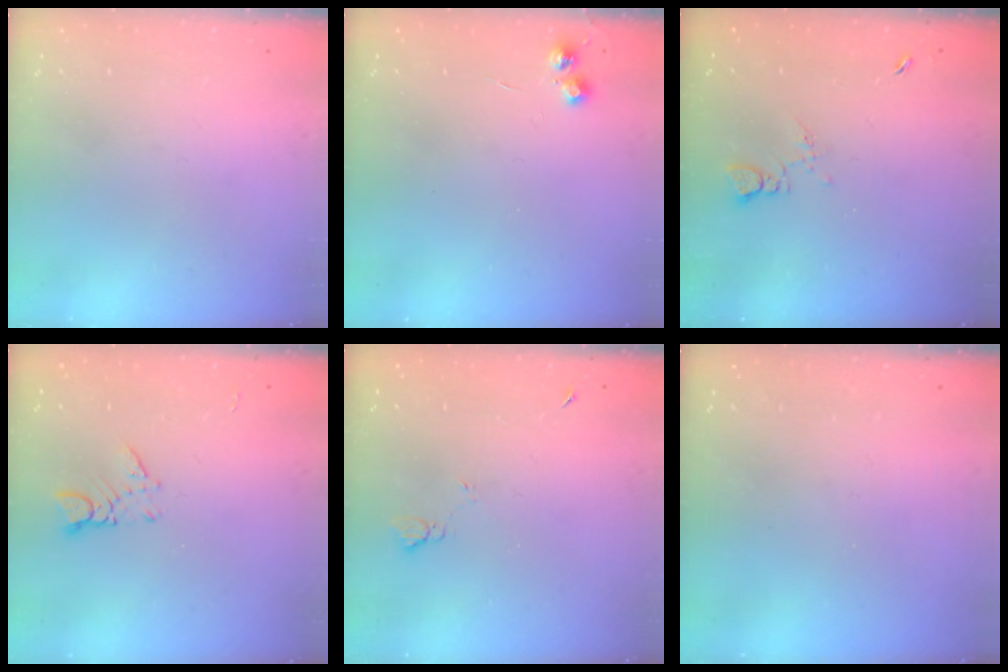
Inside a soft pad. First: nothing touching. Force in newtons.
{"total": 5.2, "press": 5.2, "slide": 0.5}
{"total": 4.2, "press": 4.2, "slide": 0.6}
{"total": 3.0, "press": 2.9, "slide": 0.4}
{"total": 3.2, "press": 3.1, "slide": 0.5}
{"total": 0.0}